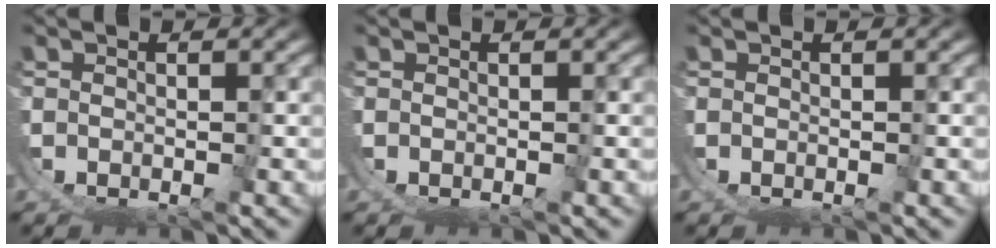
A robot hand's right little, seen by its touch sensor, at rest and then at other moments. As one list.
[{"total": 0.0}, {"total": 0.0}]